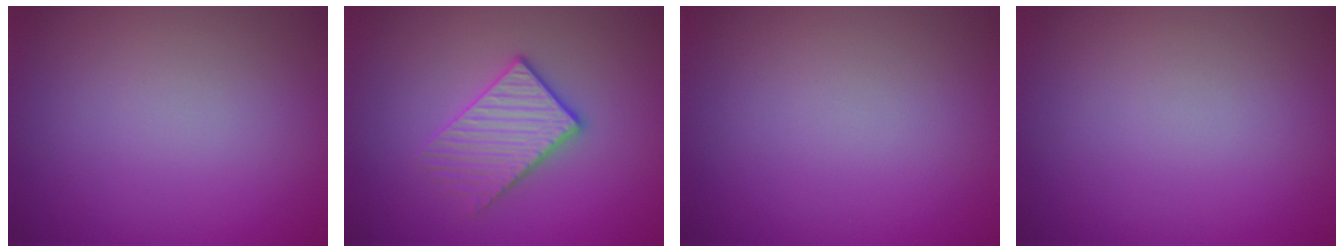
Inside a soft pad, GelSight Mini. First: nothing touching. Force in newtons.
{"total": 3.2, "press": 3.0, "slide": 1.2}
{"total": 0.0}
{"total": 0.0}